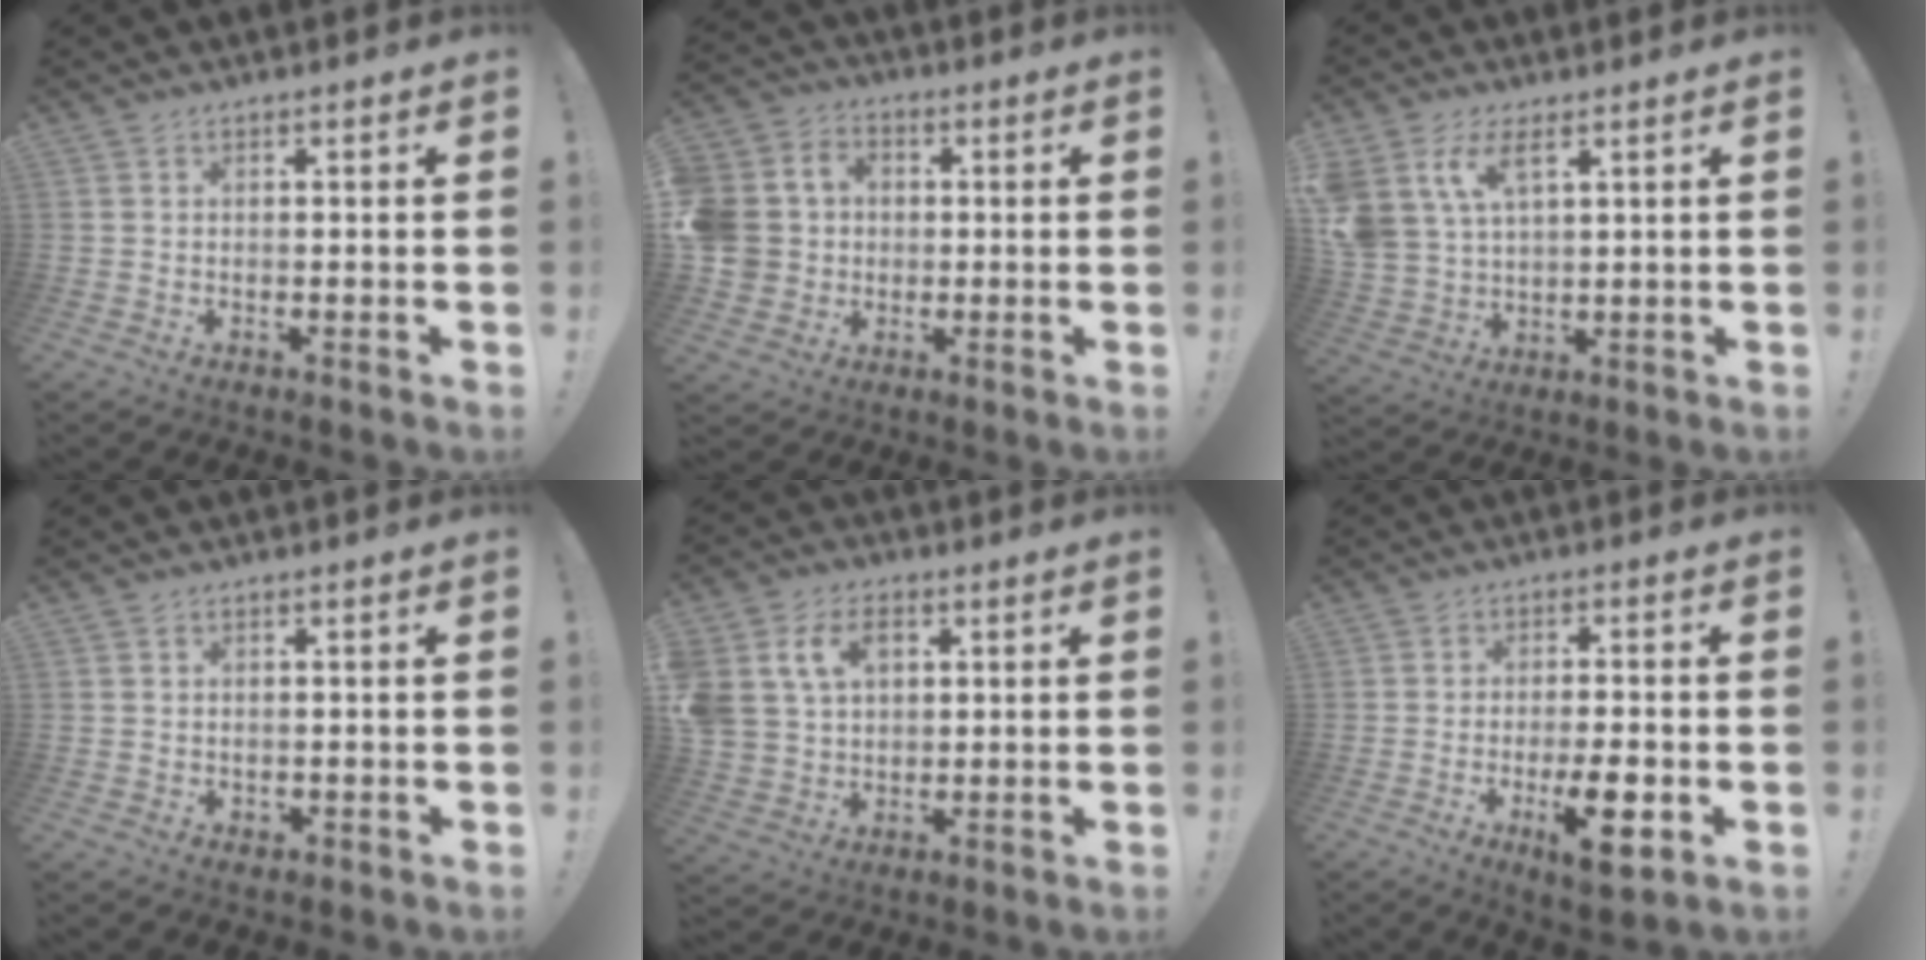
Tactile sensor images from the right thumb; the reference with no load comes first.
{"total": 10.6, "force": [-0.7, 9.8, 4.2], "torque": [-0.084, 0.020, -0.006]}
{"total": 10.0, "force": [5.5, 5.4, 6.4], "torque": [-0.154, -0.017, 0.107]}
{"total": 1.1, "force": [0.3, 1.1, 0.1], "torque": [0.002, 0.003, 0.004]}
{"total": 11.8, "force": [4.6, 9.0, 6.0], "torque": [-0.124, -0.006, 0.091]}
{"total": 9.6, "force": [-3.8, 2.5, 8.5], "torque": [-0.130, 0.004, -0.060]}